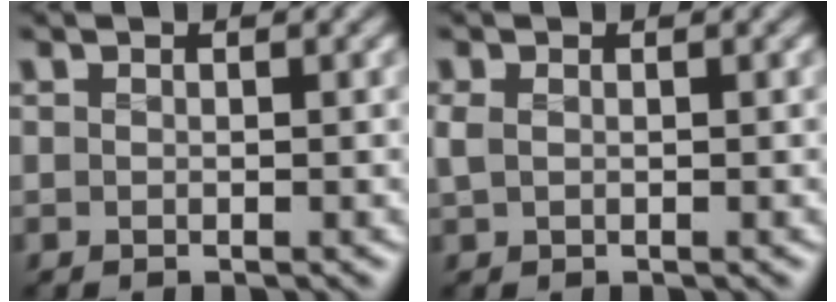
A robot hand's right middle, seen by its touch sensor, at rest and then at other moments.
{"total": 0.8, "force": [0.3, 0.5, 0.6], "torque": [-0.015, 0.003, 0.004]}